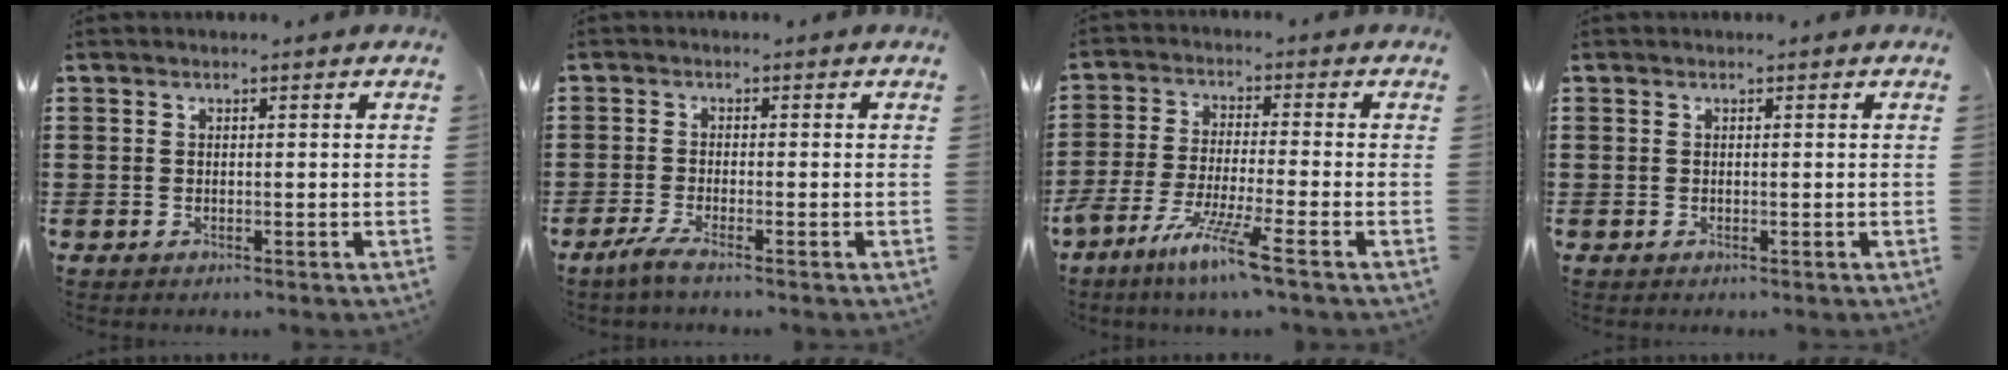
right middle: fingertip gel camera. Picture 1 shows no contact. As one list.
[{"total": 2.4, "force": [-1.5, -0.1, 1.8], "torque": [-0.045, -0.009, -0.033]}, {"total": 7.7, "force": [-5.9, -0.6, 5.0], "torque": [-0.106, -0.019, -0.115]}, {"total": 0.0}]